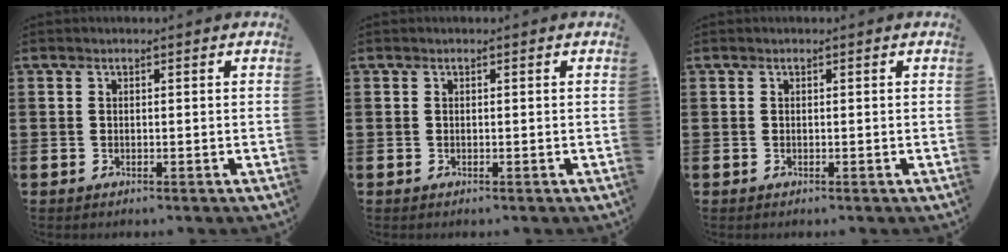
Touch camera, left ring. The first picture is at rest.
{"total": 0.0}
{"total": 0.0}